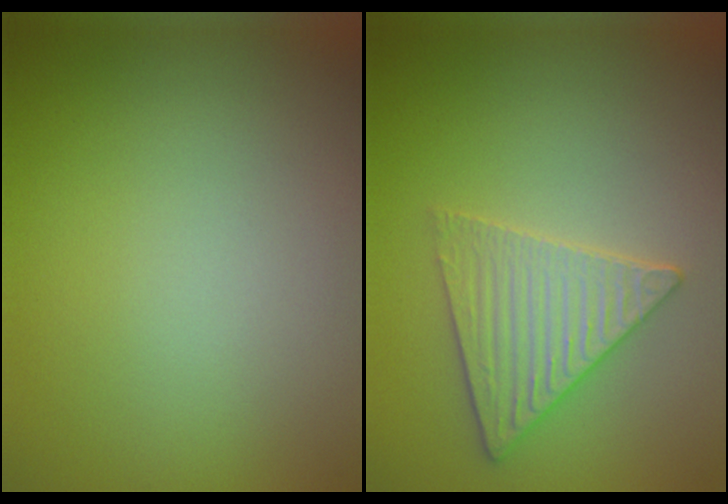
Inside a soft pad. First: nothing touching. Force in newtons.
{"total": 3.4, "press": 3.4, "slide": 0.2}